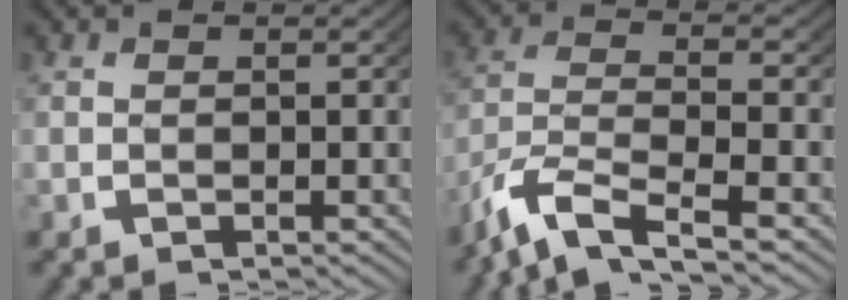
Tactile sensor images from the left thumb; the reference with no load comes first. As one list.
[{"total": 9.0, "force": [-4.3, 5.2, 5.8], "torque": [-0.143, -0.027, -0.064]}]